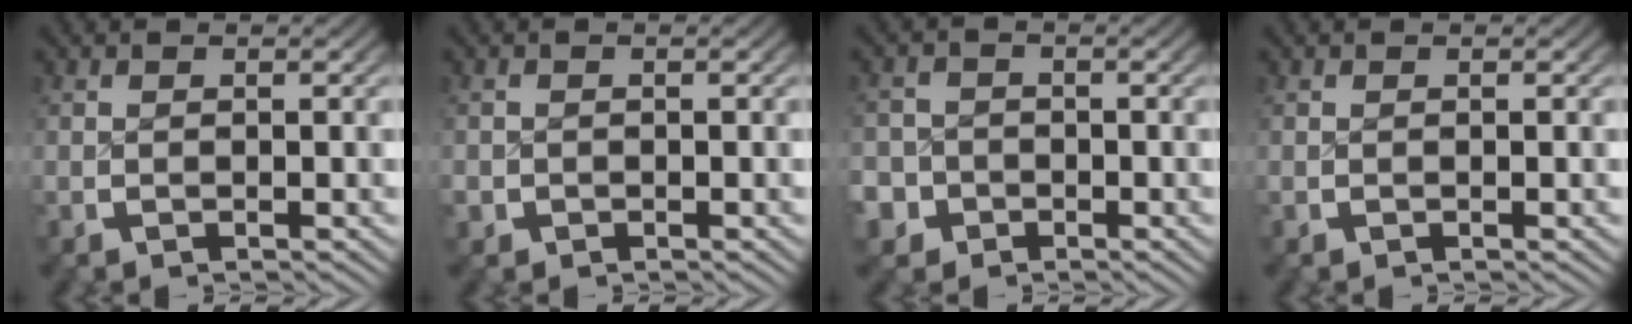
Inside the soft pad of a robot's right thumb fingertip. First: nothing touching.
{"total": 1.3, "force": [-0.6, 1.1, 0.1], "torque": [-0.004, -0.008, -0.009]}
{"total": 4.5, "force": [-2.5, 3.7, 0.7], "torque": [-0.019, -0.022, -0.039]}
{"total": 0.0}